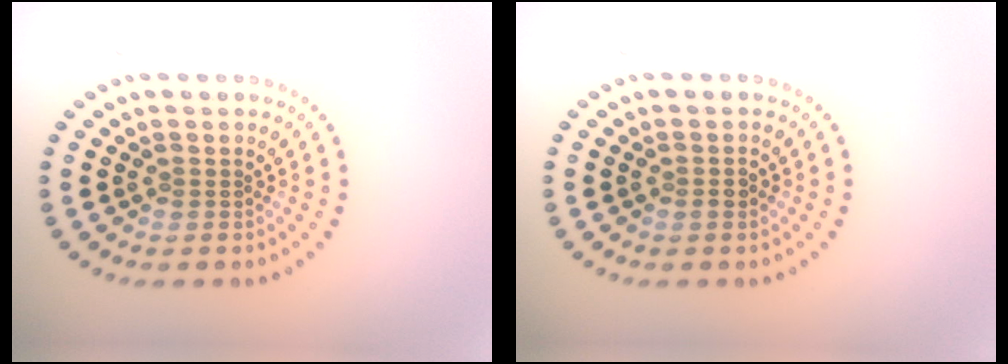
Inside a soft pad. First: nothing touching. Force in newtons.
{"total": 0.9, "press": 0.8, "slide": 0.3}